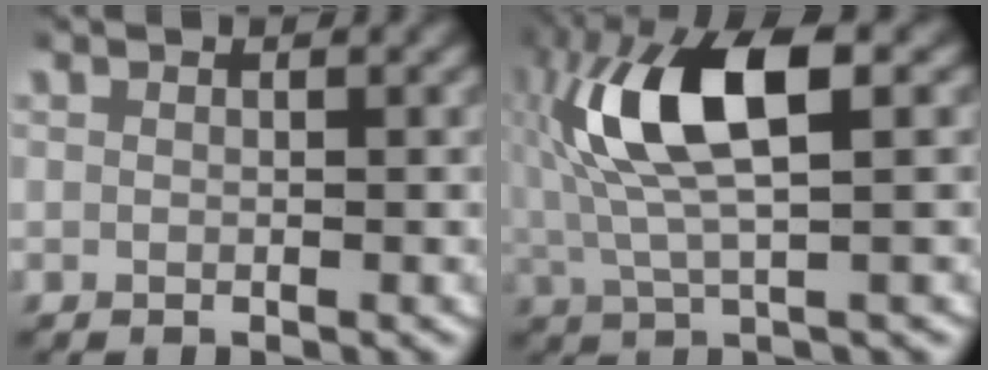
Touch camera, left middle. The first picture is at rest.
{"total": 10.7, "force": [2.0, 4.5, 9.5], "torque": [-0.204, 0.007, 0.035]}